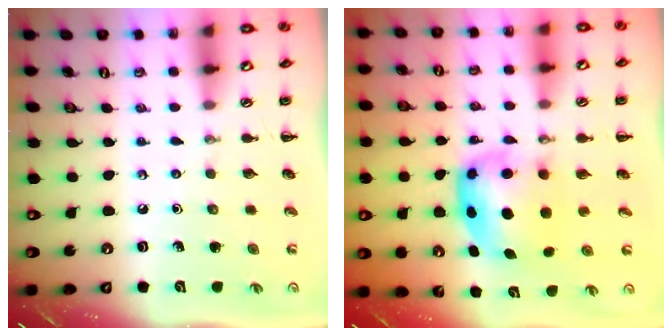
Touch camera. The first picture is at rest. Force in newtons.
{"total": 6.3, "press": 6.2, "slide": 1.3}